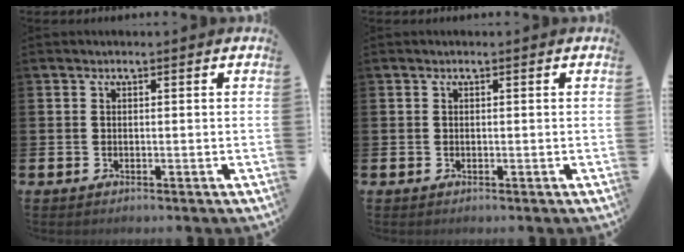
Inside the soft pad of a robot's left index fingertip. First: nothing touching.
{"total": 0.0}